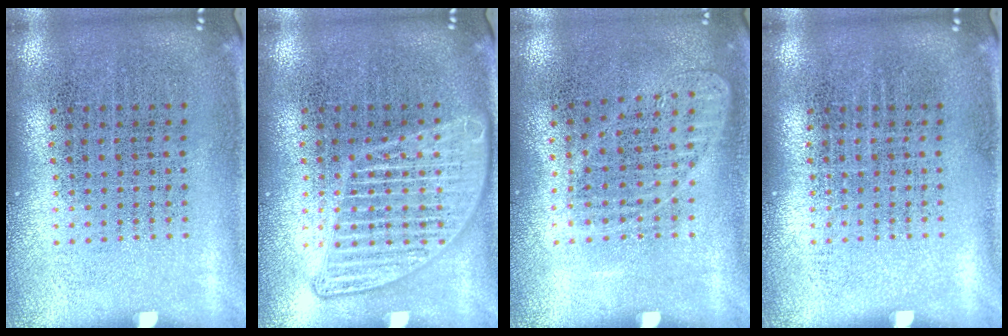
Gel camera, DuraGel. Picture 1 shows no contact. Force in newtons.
{"total": 2.8, "press": 2.7, "slide": 0.3}
{"total": 1.0, "press": 1.0, "slide": 0.3}
{"total": 0.0}